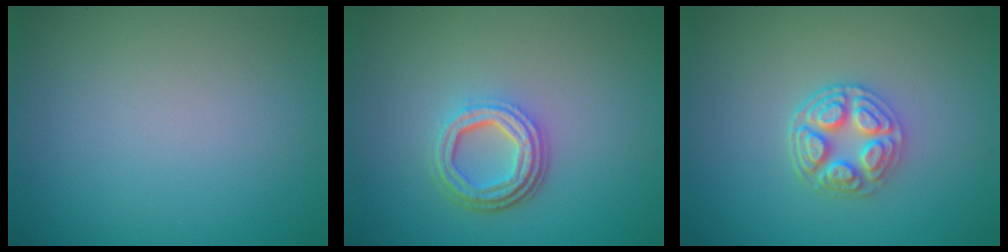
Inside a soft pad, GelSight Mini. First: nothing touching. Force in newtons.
{"total": 4.2, "press": 3.2, "slide": 2.7}
{"total": 4.1, "press": 3.4, "slide": 2.3}